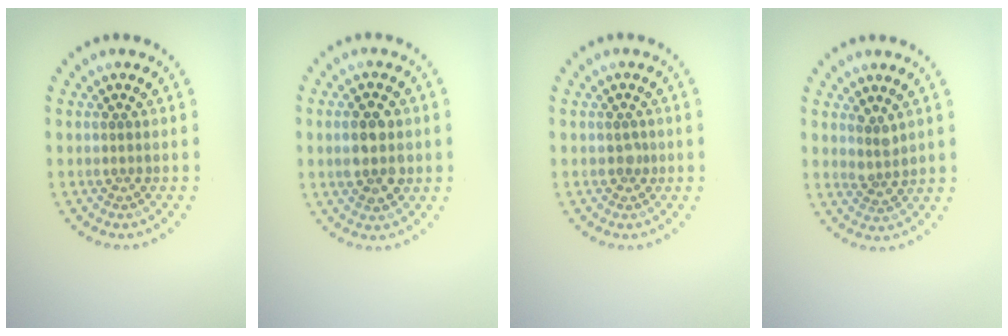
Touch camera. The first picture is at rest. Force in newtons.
{"total": 3.3, "press": 3.3, "slide": 0.2}
{"total": 0.6, "press": 0.5, "slide": 0.3}
{"total": 1.9, "press": 1.4, "slide": 1.2}